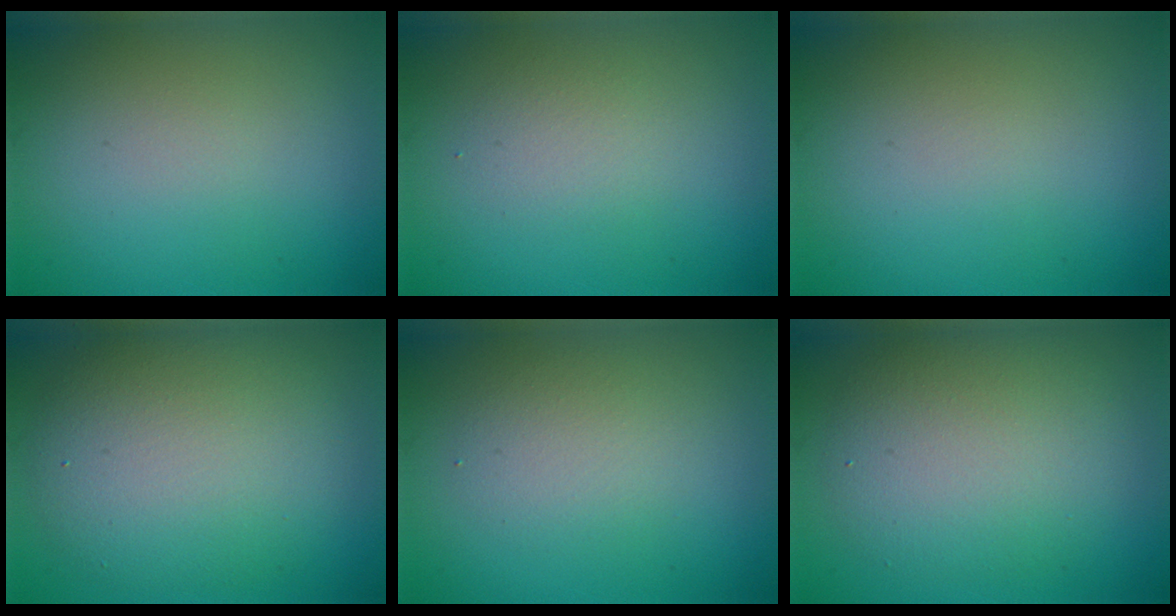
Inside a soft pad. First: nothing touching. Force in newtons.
{"total": 1.6, "press": 1.6, "slide": 0.2}
{"total": 0.0}
{"total": 7.5, "press": 7.5, "slide": 0.6}
{"total": 2.4, "press": 2.4, "slide": 0.2}
{"total": 5.7, "press": 5.7, "slide": 0.3}